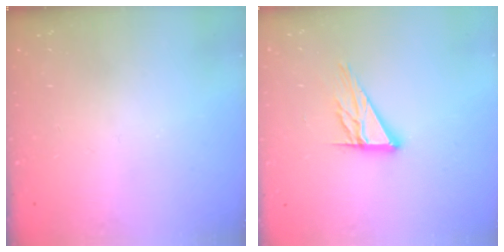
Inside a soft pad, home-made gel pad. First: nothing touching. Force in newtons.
{"total": 10.9, "press": 10.9, "slide": 1.0}